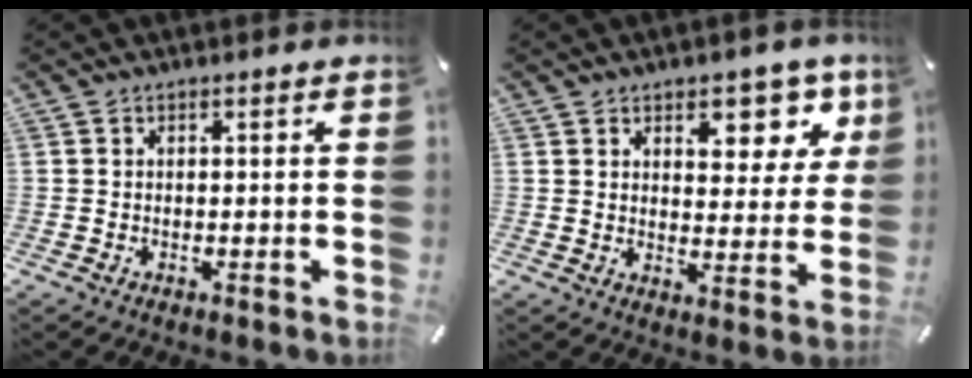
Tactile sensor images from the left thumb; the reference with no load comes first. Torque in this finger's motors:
{"motor_torque": [1.86, 1.47, 0.85, -0.94, 0.23]}